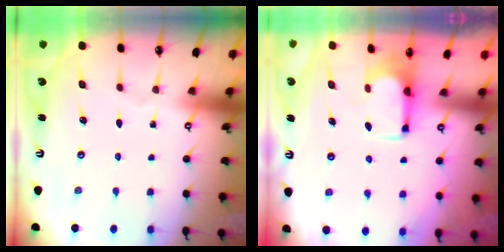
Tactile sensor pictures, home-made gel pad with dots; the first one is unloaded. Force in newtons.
{"total": 1.8, "press": 1.5, "slide": 0.9}